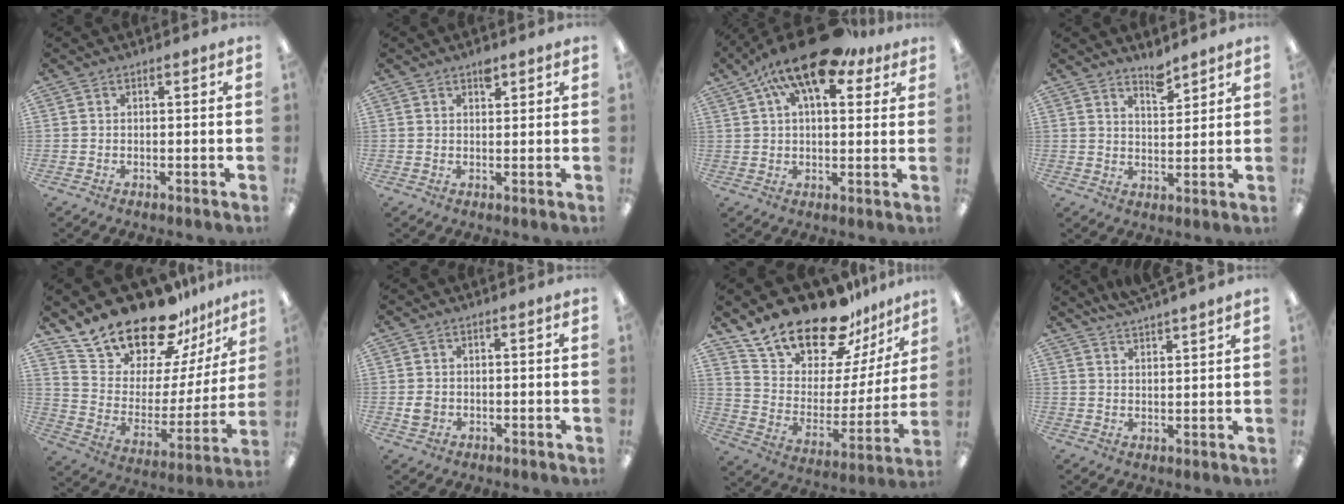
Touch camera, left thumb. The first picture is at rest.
{"total": 2.7, "force": [1.9, 1.3, 1.5], "torque": [-0.008, -0.009, 0.029]}
{"total": 16.8, "force": [9.2, 7.3, 11.9], "torque": [-0.189, -0.031, 0.154]}
{"total": 5.1, "force": [4.5, 1.5, 1.7], "torque": [-0.012, -0.037, 0.077]}
{"total": 21.5, "force": [18.7, 8.2, 6.7], "torque": [-0.120, -0.148, 0.335]}
{"total": 2.3, "force": [0.1, 1.9, 1.3], "torque": [-0.018, 0.001, -0.001]}
{"total": 21.5, "force": [18.2, 8.5, 7.8], "torque": [-0.138, -0.136, 0.324]}
{"total": 4.1, "force": [4.0, -0.6, 0.5], "torque": [-0.019, -0.024, 0.074]}